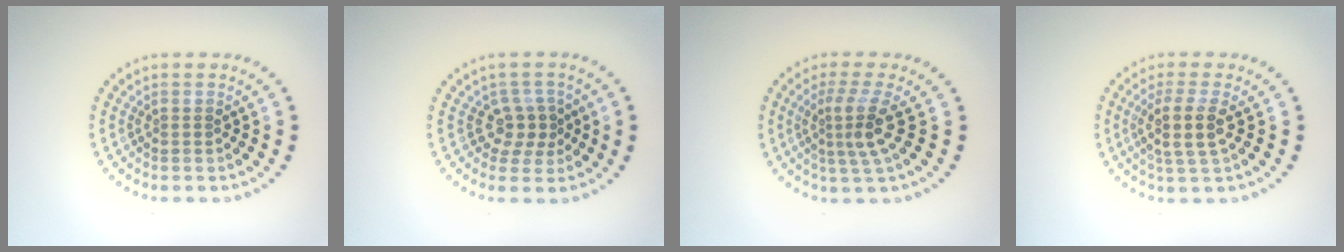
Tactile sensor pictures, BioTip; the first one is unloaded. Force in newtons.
{"total": 2.4, "press": 1.9, "slide": 1.6}
{"total": 3.2, "press": 2.2, "slide": 2.4}
{"total": 3.1, "press": 2.6, "slide": 1.6}